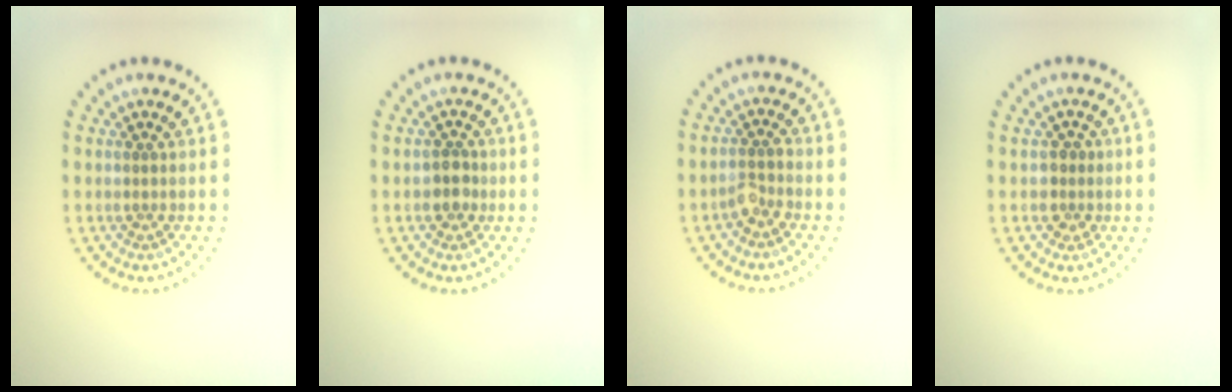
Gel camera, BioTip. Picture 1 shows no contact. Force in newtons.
{"total": 1.8, "press": 1.7, "slide": 0.6}
{"total": 1.7, "press": 1.4, "slide": 0.9}
{"total": 1.7, "press": 1.5, "slide": 0.9}